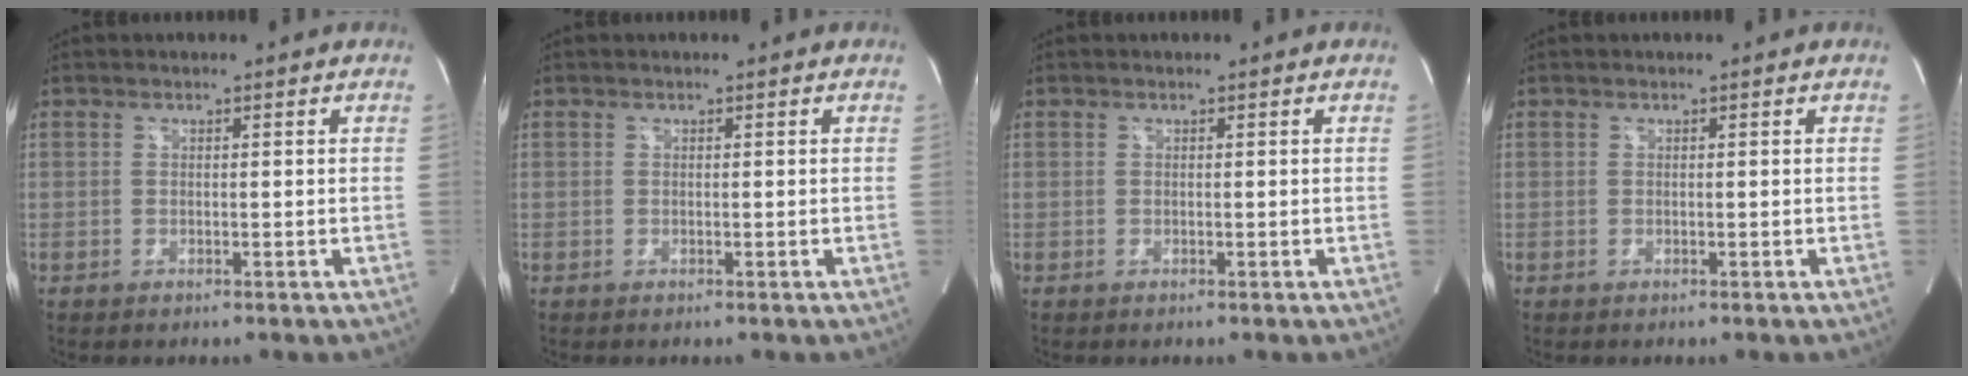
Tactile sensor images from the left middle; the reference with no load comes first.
{"total": 0.0}
{"total": 0.0}
{"total": 0.0}